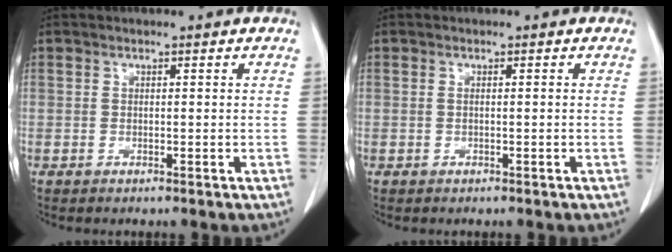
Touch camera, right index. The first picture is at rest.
{"total": 0.6, "force": [-0.1, 0.1, 0.6], "torque": [-0.013, 0.000, 0.001]}